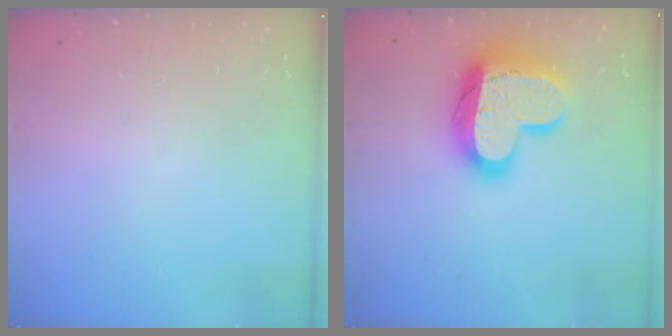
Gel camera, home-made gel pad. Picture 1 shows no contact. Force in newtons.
{"total": 19.7, "press": 19.7, "slide": 1.4}